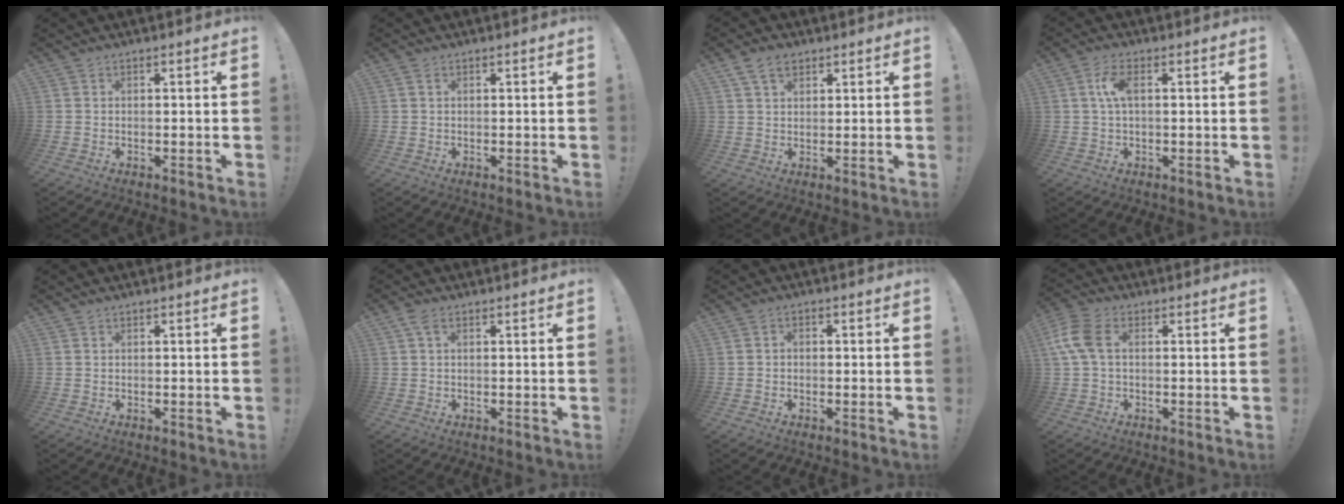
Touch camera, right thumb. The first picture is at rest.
{"total": 0.8, "force": [0.4, 0.4, 0.6], "torque": [-0.020, 0.004, 0.009]}
{"total": 5.2, "force": [3.1, 3.3, 2.6], "torque": [-0.051, -0.004, 0.059]}
{"total": 5.5, "force": [0.8, 2.3, 4.9], "torque": [-0.091, 0.010, 0.015]}
{"total": 0.0}
{"total": 2.5, "force": [0.9, 1.2, 1.9], "torque": [-0.040, 0.004, 0.017]}
{"total": 1.5, "force": [-0.9, 1.0, 0.7], "torque": [-0.009, 0.007, -0.017]}
{"total": 8.1, "force": [1.0, 4.6, 6.6], "torque": [-0.148, 0.008, 0.022]}